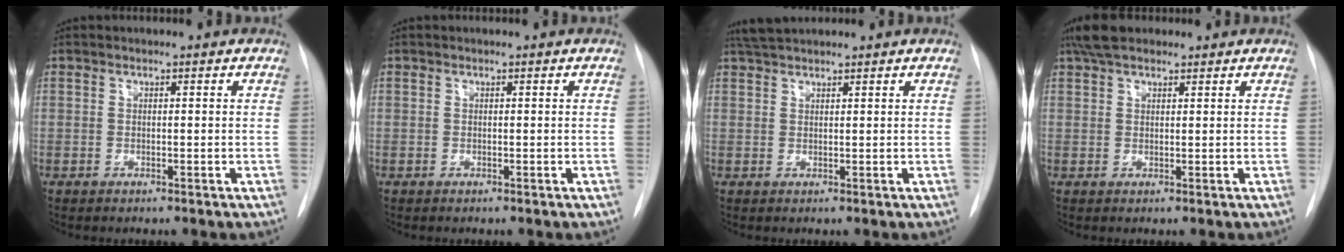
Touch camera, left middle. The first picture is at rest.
{"total": 0.0}
{"total": 3.6, "force": [3.3, 0.4, 1.3], "torque": [-0.025, 0.024, 0.063]}
{"total": 5.0, "force": [3.9, 2.0, 2.4], "torque": [-0.048, 0.024, 0.071]}